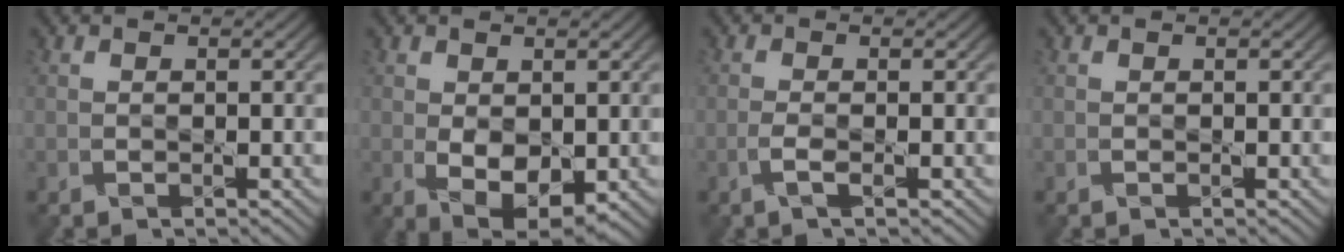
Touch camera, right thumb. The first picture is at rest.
{"total": 5.0, "force": [-0.3, 3.0, 4.0], "torque": [-0.082, -0.012, 0.002]}
{"total": 1.6, "force": [-0.7, 0.1, 1.4], "torque": [-0.038, 0.005, -0.019]}
{"total": 0.0}